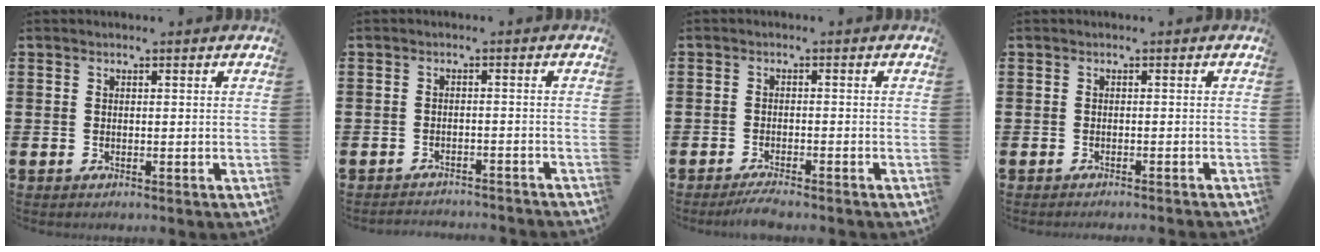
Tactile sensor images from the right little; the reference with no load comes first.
{"total": 1.7, "force": [-1.7, -0.1, -0.2], "torque": [-0.002, 0.004, -0.037]}
{"total": 1.9, "force": [-1.6, 0.0, 0.9], "torque": [-0.016, 0.004, -0.031]}
{"total": 0.7, "force": [-0.7, -0.2, 0.0], "torque": [0.001, -0.001, -0.014]}